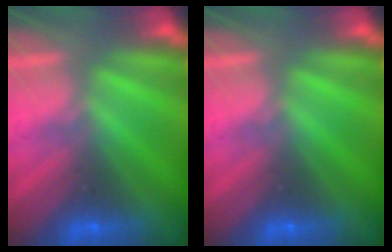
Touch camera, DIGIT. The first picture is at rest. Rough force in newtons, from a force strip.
{"total": 0.0}